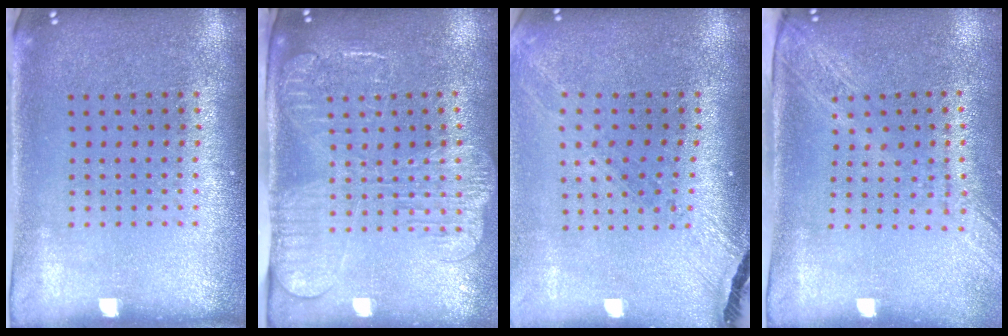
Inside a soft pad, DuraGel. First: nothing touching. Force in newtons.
{"total": 2.5, "press": 2.0, "slide": 1.4}
{"total": 1.5, "press": 1.4, "slide": 0.3}
{"total": 2.1, "press": 1.7, "slide": 1.2}